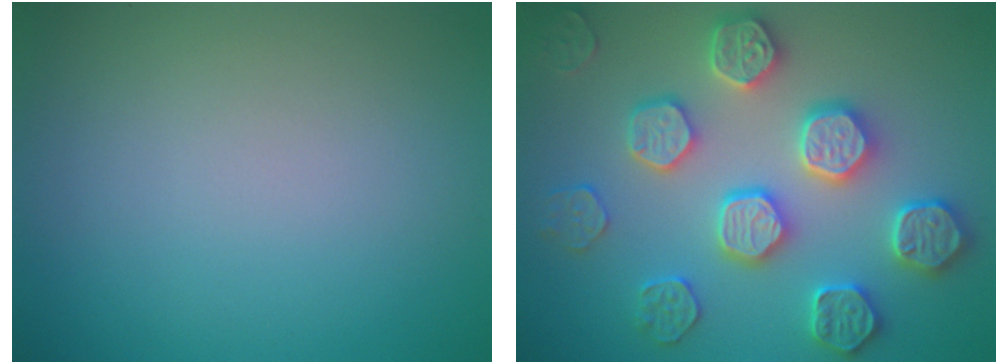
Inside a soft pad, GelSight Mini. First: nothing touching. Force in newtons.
{"total": 5.5, "press": 5.4, "slide": 1.2}